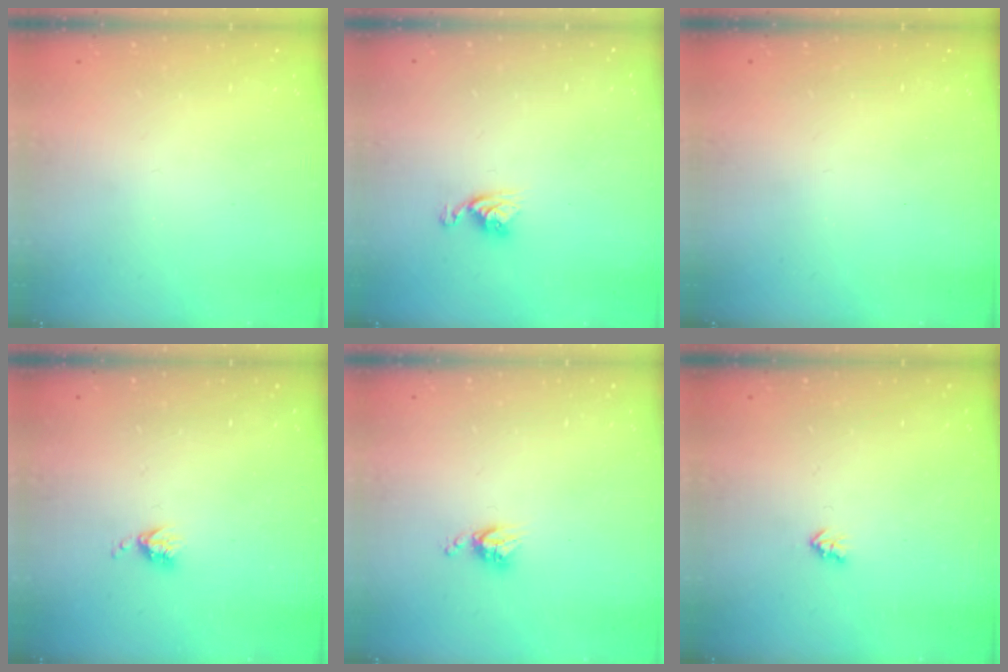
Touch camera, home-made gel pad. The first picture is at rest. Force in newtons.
{"total": 5.5, "press": 5.5, "slide": 0.2}
{"total": 0.0}
{"total": 3.9, "press": 3.8, "slide": 0.6}
{"total": 4.2, "press": 4.2, "slide": 0.5}
{"total": 2.4, "press": 2.4, "slide": 0.4}